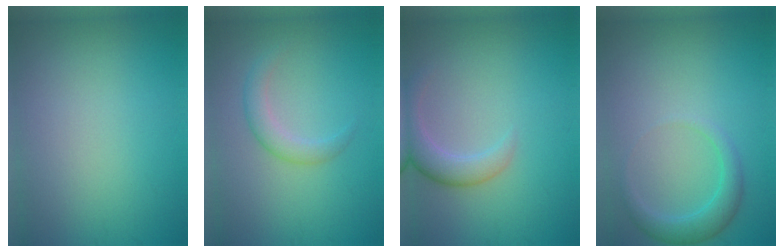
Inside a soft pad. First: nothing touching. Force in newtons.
{"total": 2.0, "press": 2.0, "slide": 0.1}
{"total": 3.2, "press": 3.2, "slide": 0.3}
{"total": 2.6, "press": 2.6, "slide": 0.0}